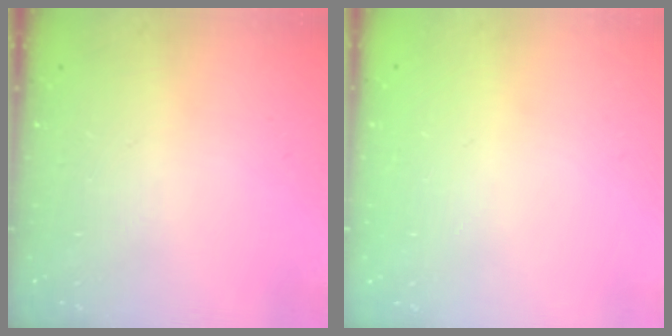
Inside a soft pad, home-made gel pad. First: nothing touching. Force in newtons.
{"total": 0.0}